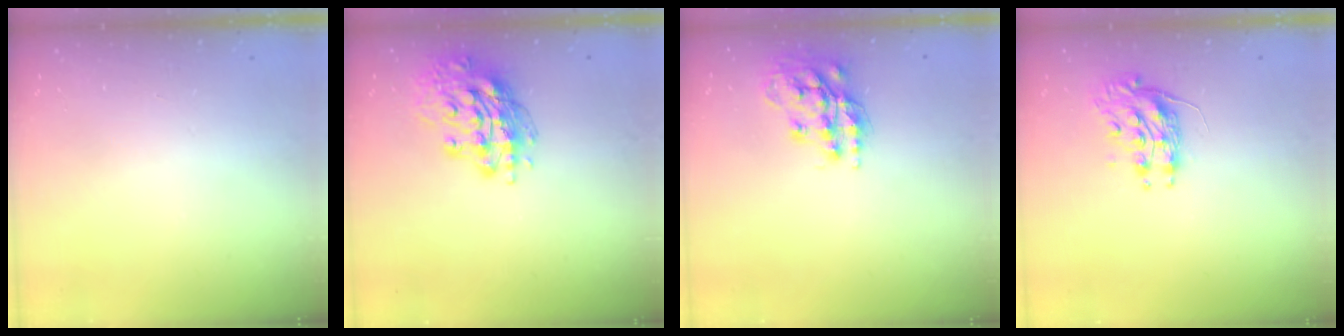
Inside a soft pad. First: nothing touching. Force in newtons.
{"total": 15.9, "press": 15.9, "slide": 1.5}
{"total": 15.4, "press": 15.3, "slide": 1.1}
{"total": 8.8, "press": 8.8, "slide": 0.0}